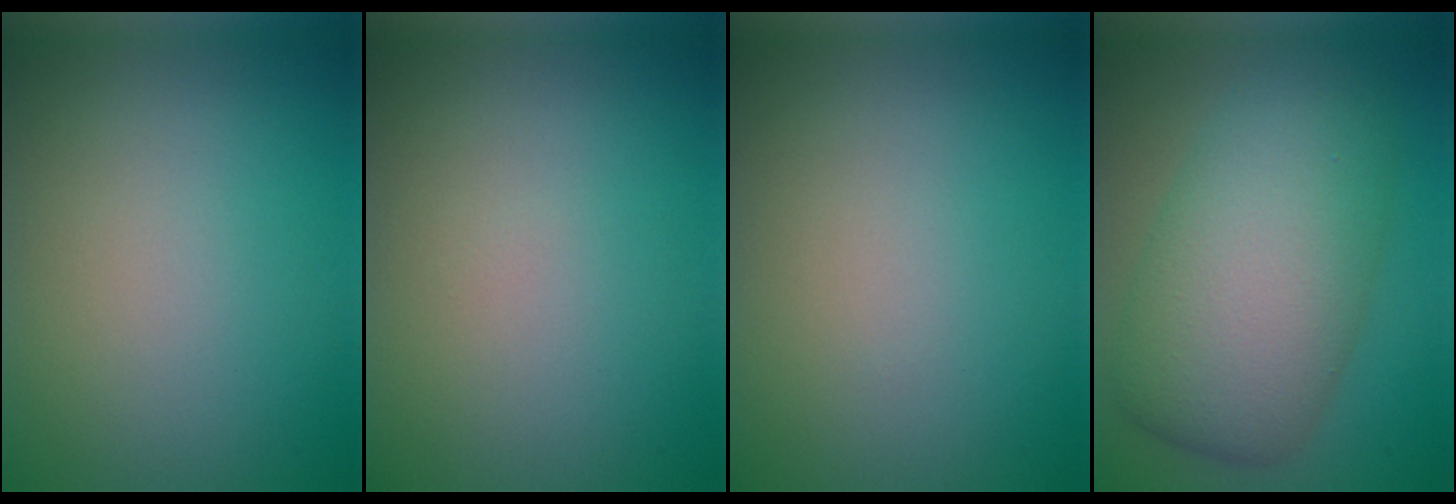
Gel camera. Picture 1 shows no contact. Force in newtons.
{"total": 0.0}
{"total": 0.0}
{"total": 9.6, "press": 9.6, "slide": 0.4}